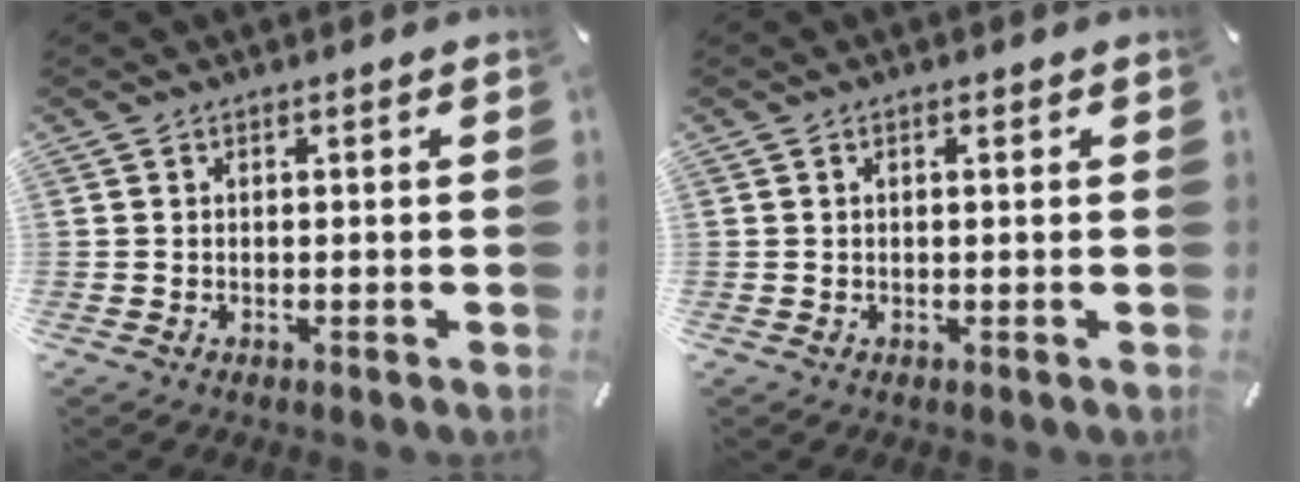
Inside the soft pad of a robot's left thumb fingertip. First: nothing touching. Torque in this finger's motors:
{"motor_torque": [0.16, -0.34, -0.01, 0.00, 0.04]}